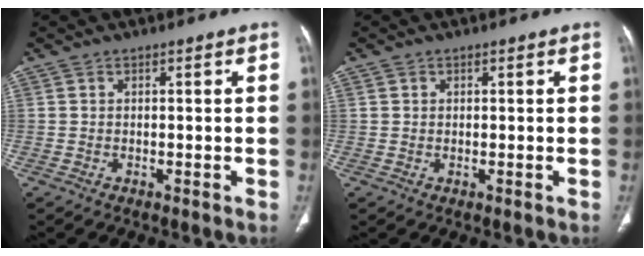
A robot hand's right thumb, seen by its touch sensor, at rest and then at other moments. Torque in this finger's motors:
{"motor_torque": [-0.28, -0.56, 0.44, 0.07, 0.05]}